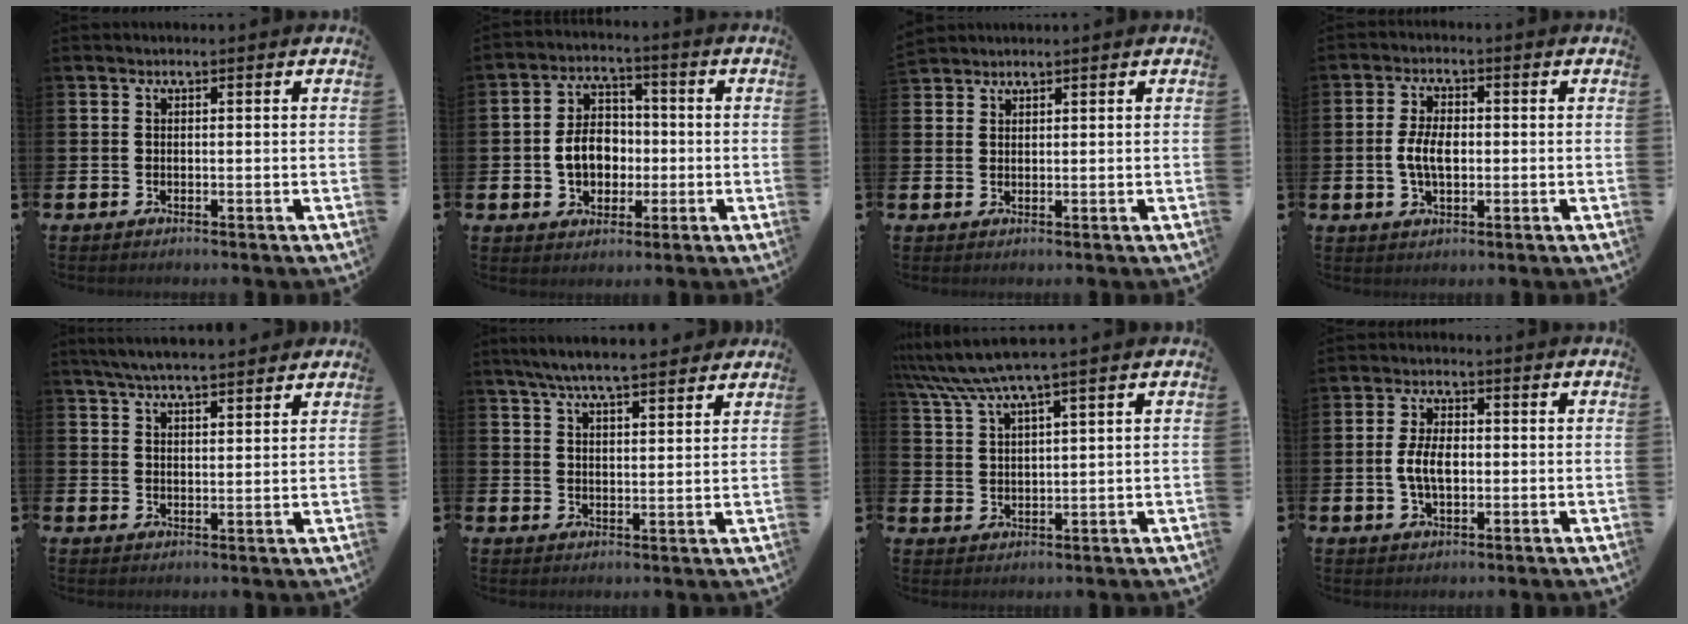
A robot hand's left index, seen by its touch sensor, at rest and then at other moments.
{"total": 6.5, "force": [-0.8, 5.3, 3.8], "torque": [-0.057, 0.008, -0.021]}
{"total": 1.8, "force": [1.8, 0.4, -0.3], "torque": [0.010, -0.004, 0.033]}
{"total": 4.5, "force": [-0.2, 2.5, 3.7], "torque": [-0.065, 0.000, -0.010]}
{"total": 5.6, "force": [5.3, 0.5, 1.6], "torque": [-0.043, -0.018, 0.098]}
{"total": 6.4, "force": [6.0, 0.7, 2.1], "torque": [-0.055, -0.023, 0.109]}
{"total": 6.3, "force": [5.3, 0.1, 3.3], "torque": [-0.083, -0.016, 0.094]}
{"total": 4.7, "force": [-0.2, 2.7, 3.9], "torque": [-0.067, 0.000, -0.010]}